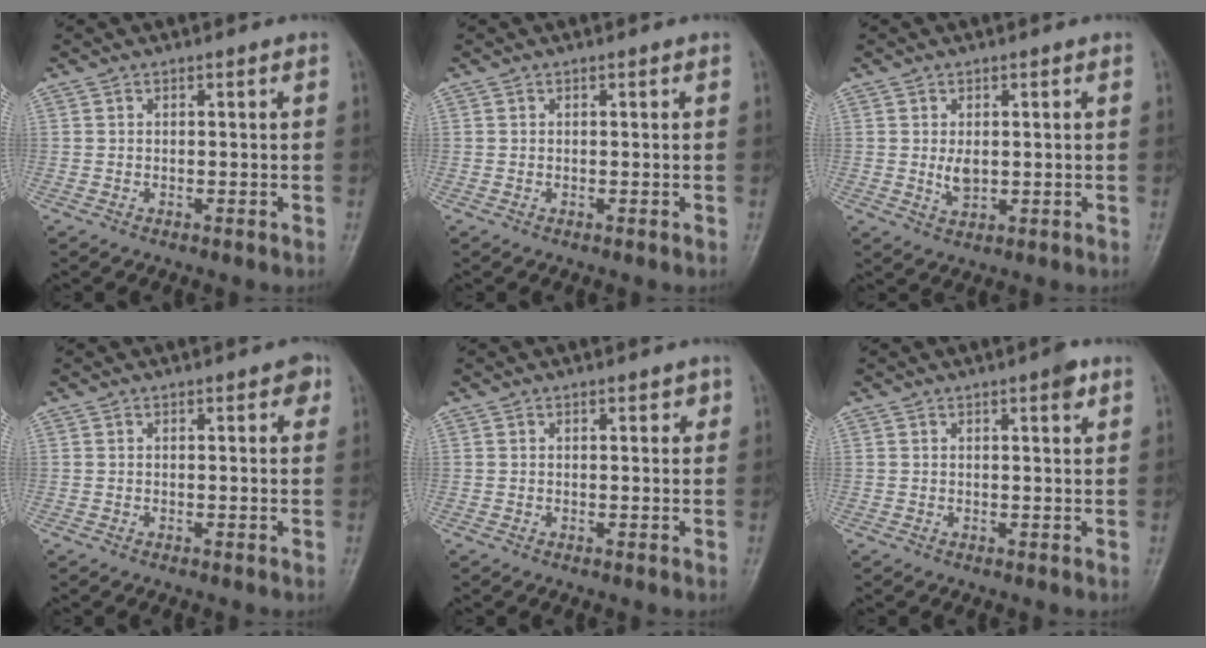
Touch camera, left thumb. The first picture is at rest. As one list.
[{"total": 0.0}, {"total": 3.3, "force": [0.2, 2.1, 2.5], "torque": [-0.036, -0.008, 0.009]}, {"total": 2.3, "force": [0.9, 1.1, 1.8], "torque": [-0.009, 0.001, 0.006]}, {"total": 1.8, "force": [0.8, 1.0, 1.3], "torque": [-0.006, -0.001, 0.009]}, {"total": 2.5, "force": [1.4, 0.7, 1.9], "torque": [-0.022, -0.004, 0.016]}]